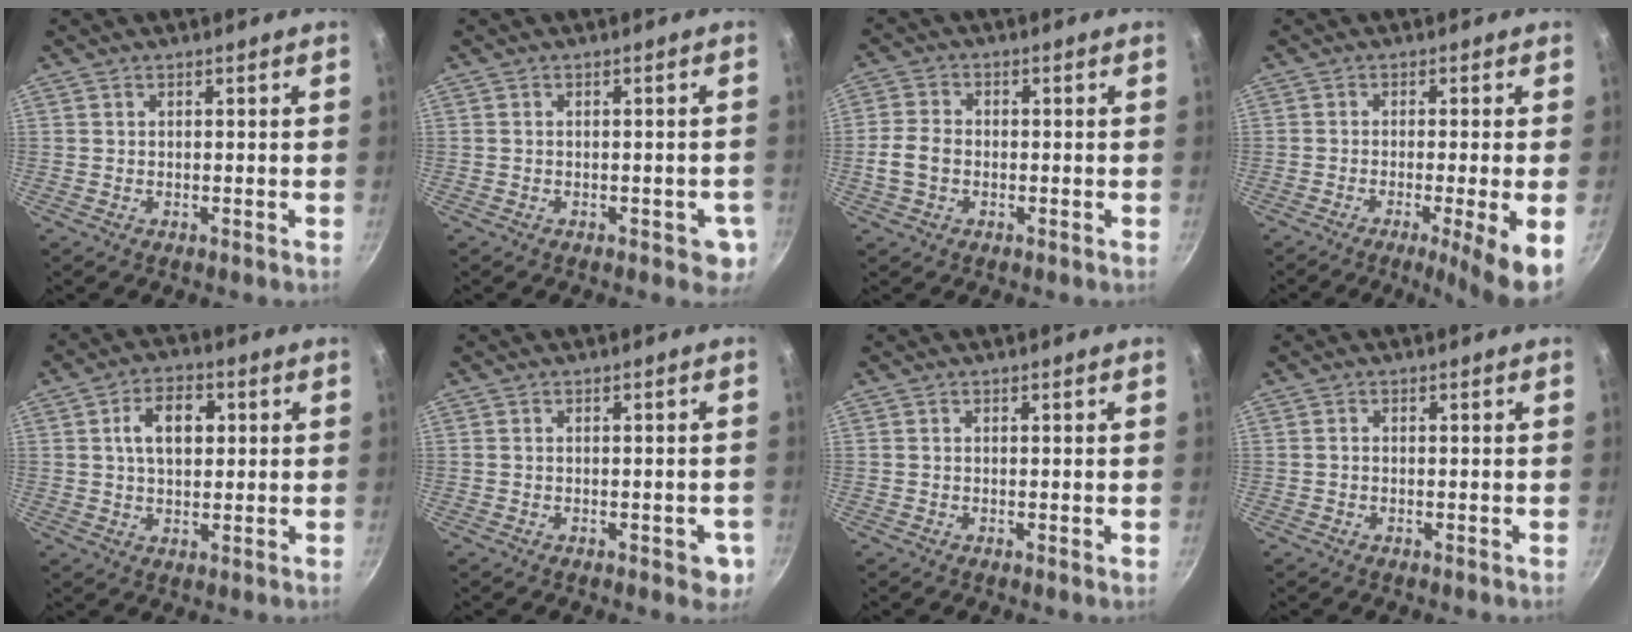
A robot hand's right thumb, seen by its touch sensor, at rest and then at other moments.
{"total": 4.4, "force": [-1.3, 2.3, 3.5], "torque": [-0.018, 0.011, -0.013]}
{"total": 5.6, "force": [-1.1, 4.1, 3.6], "torque": [-0.069, 0.015, -0.026]}
{"total": 8.6, "force": [-3.0, 0.3, 8.0], "torque": [-0.124, -0.001, -0.045]}
{"total": 8.4, "force": [1.8, 5.3, 6.3], "torque": [-0.086, 0.007, 0.024]}
{"total": 4.2, "force": [-1.5, 2.0, 3.4], "torque": [-0.019, 0.009, -0.017]}
{"total": 0.0}
{"total": 0.5, "force": [-0.1, 0.3, 0.4], "torque": [-0.007, 0.004, -0.003]}